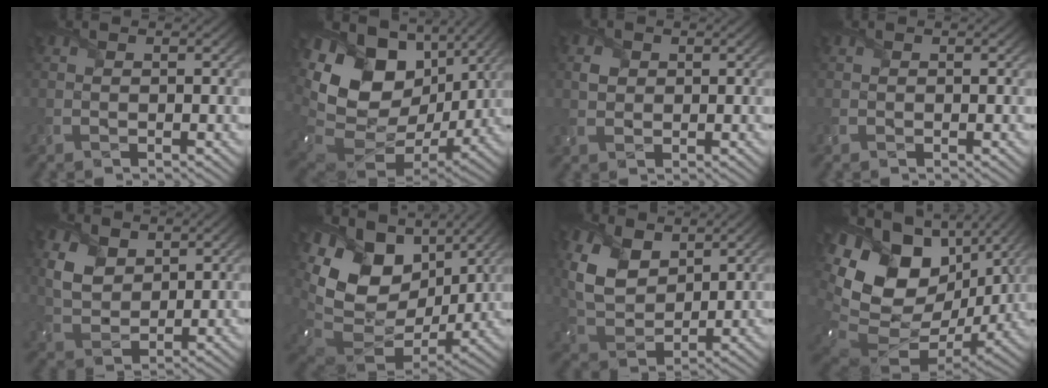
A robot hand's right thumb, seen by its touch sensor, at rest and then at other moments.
{"total": 18.1, "force": [4.5, 12.7, 12.2], "torque": [-0.271, -0.021, 0.103]}
{"total": 2.0, "force": [0.6, 1.7, 0.9], "torque": [-0.024, -0.003, 0.011]}
{"total": 0.0}
{"total": 6.0, "force": [2.6, 4.1, 3.5], "torque": [-0.101, -0.005, 0.053]}
{"total": 16.9, "force": [4.8, 12.1, 10.9], "torque": [-0.242, -0.015, 0.113]}
{"total": 9.2, "force": [4.1, 5.9, 5.7], "torque": [-0.155, -0.002, 0.077]}
{"total": 20.3, "force": [4.2, 13.9, 14.1], "torque": [-0.285, -0.037, 0.125]}